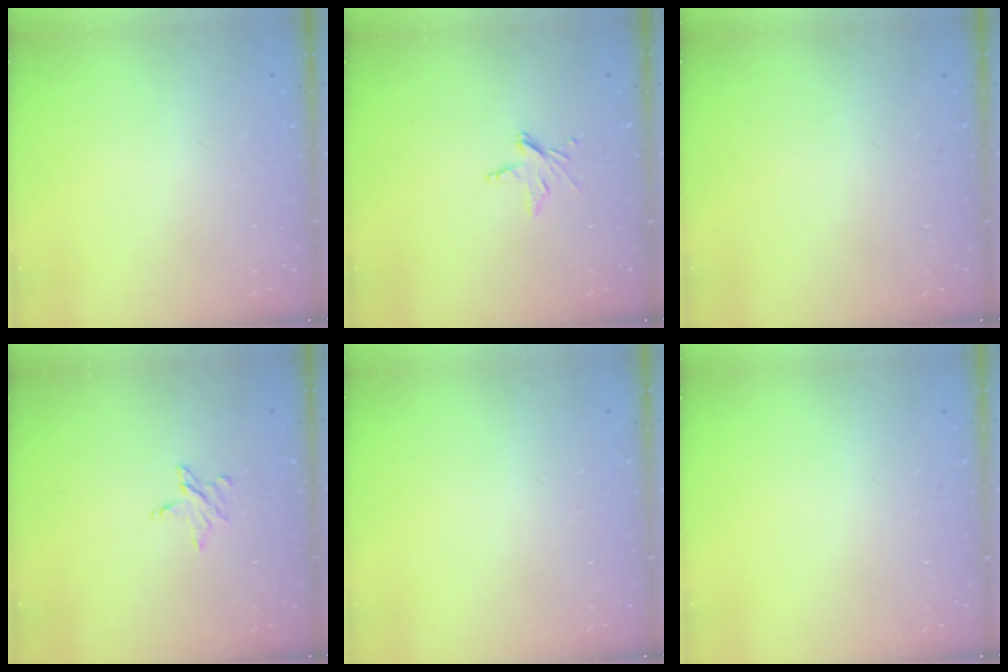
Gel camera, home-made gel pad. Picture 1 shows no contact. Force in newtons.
{"total": 5.4, "press": 5.4, "slide": 0.2}
{"total": 0.0}
{"total": 3.9, "press": 3.9, "slide": 0.3}
{"total": 0.0}
{"total": 0.0}